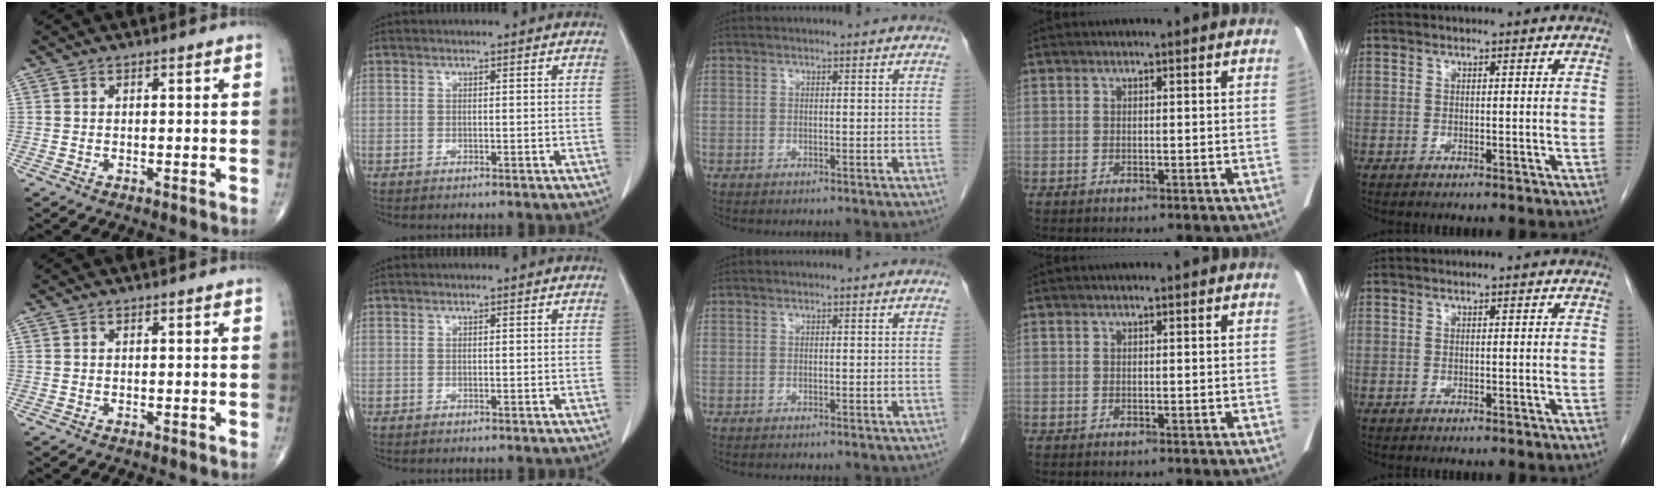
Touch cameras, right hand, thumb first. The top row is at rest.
{}